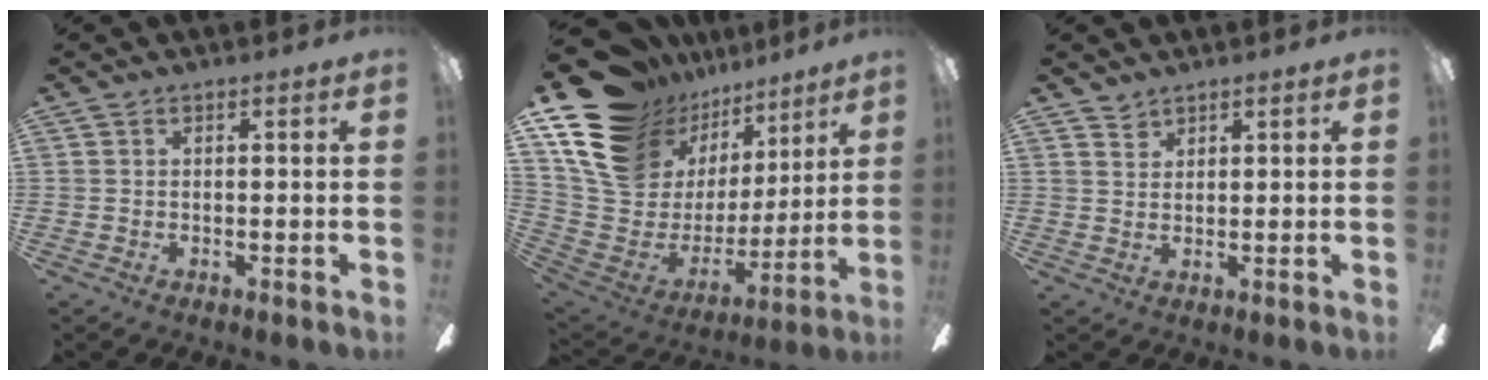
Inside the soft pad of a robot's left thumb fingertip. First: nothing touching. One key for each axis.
{"total": 19.3, "fx": 12.3, "fy": 12.2, "fz": 8.6, "tx": -0.193, "ty": -0.082, "tz": 0.242}
{"total": 2.4, "fx": 2.1, "fy": 1.1, "fz": 0.1, "tx": 0.003, "ty": -0.009, "tz": 0.040}